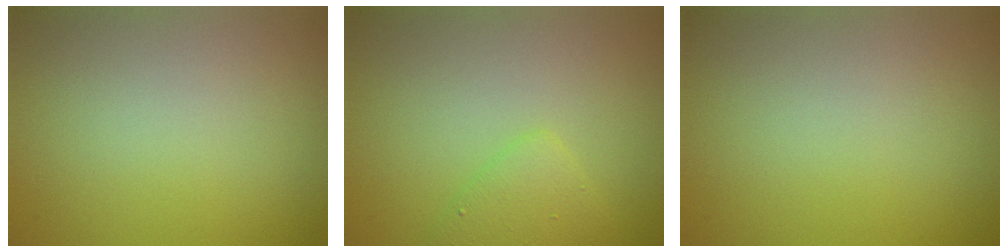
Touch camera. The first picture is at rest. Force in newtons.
{"total": 2.0, "press": 2.0, "slide": 0.1}
{"total": 0.0}